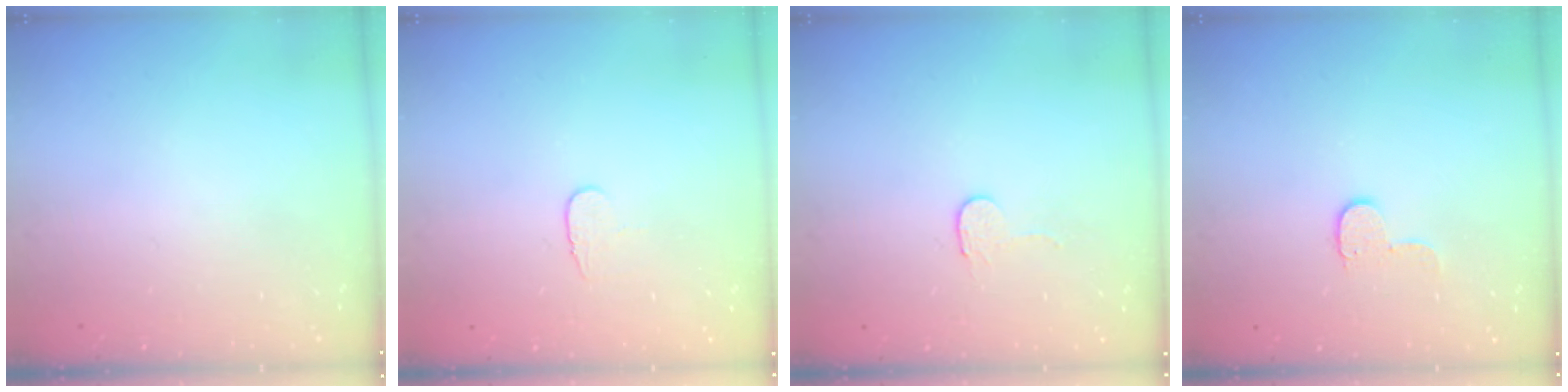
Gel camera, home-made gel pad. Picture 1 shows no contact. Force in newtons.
{"total": 4.3, "press": 4.2, "slide": 0.4}
{"total": 2.7, "press": 2.7, "slide": 0.2}
{"total": 6.1, "press": 6.1, "slide": 0.4}